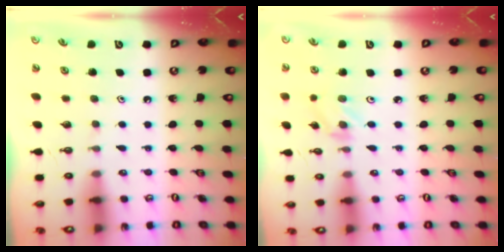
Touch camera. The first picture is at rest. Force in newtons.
{"total": 1.6, "press": 1.5, "slide": 0.3}